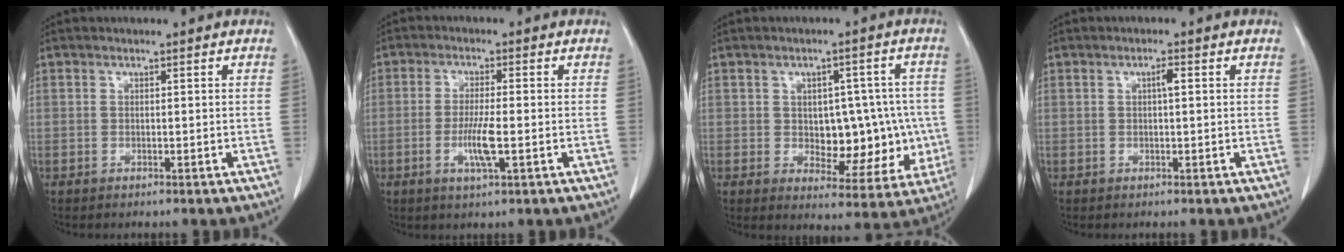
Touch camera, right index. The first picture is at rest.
{"total": 5.3, "force": [-1.4, 0.3, 5.1], "torque": [-0.103, -0.011, -0.024]}
{"total": 11.4, "force": [-0.6, 6.5, 9.3], "torque": [-0.100, 0.022, 0.013]}
{"total": 1.4, "force": [0.3, 0.2, 1.4], "torque": [-0.024, 0.004, 0.003]}